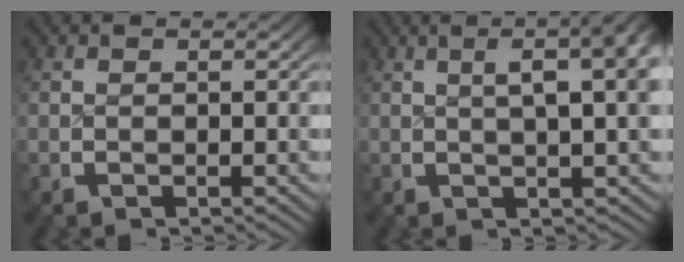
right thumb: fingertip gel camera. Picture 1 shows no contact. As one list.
[{"total": 9.1, "force": [3.5, 3.9, 7.5], "torque": [-0.073, 0.035, 0.035]}]